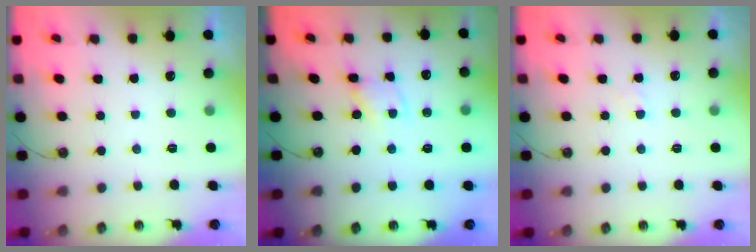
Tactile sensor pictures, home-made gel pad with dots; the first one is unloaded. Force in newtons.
{"total": 1.4, "press": 1.4, "slide": 0.2}
{"total": 1.9, "press": 1.9, "slide": 0.4}